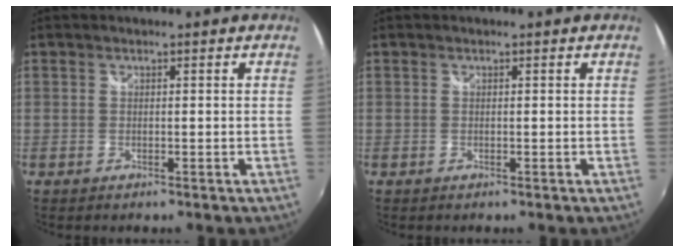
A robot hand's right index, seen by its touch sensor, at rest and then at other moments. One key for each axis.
{"total": 0.0}